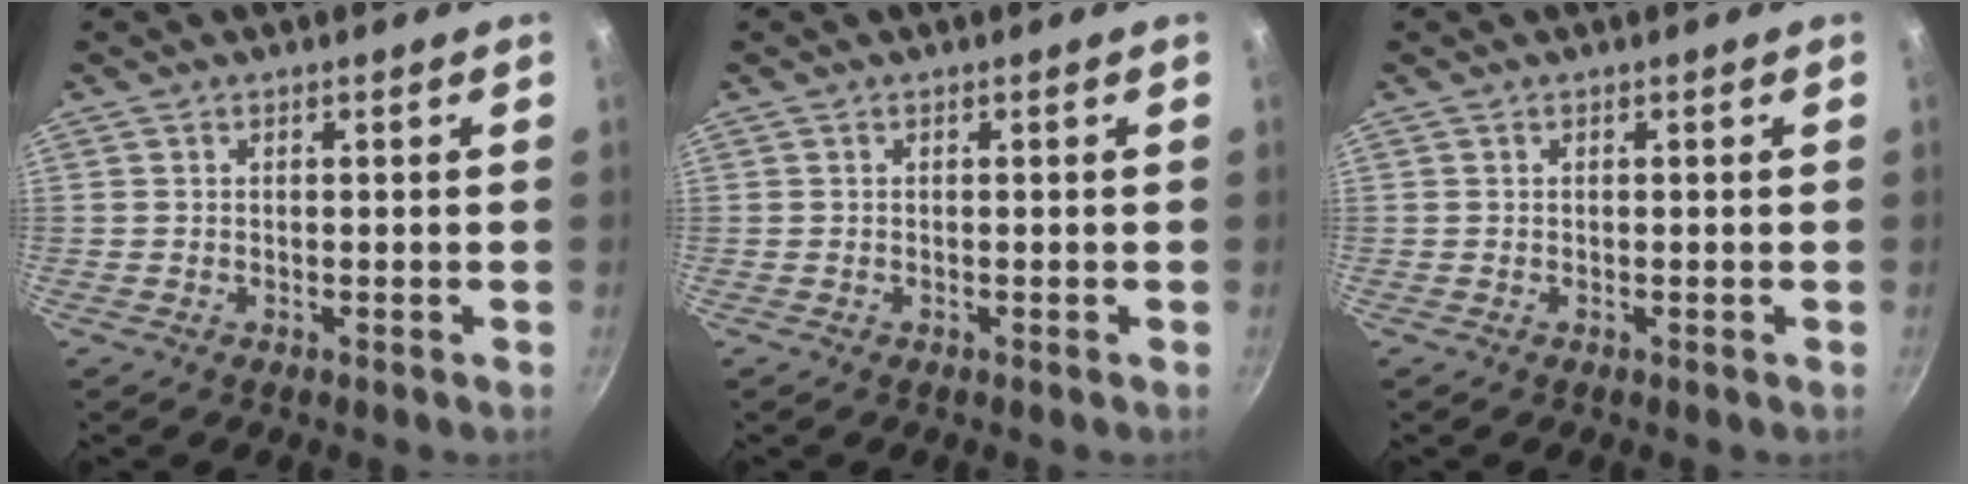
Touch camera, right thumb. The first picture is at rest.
{"total": 0.0}
{"total": 0.0}